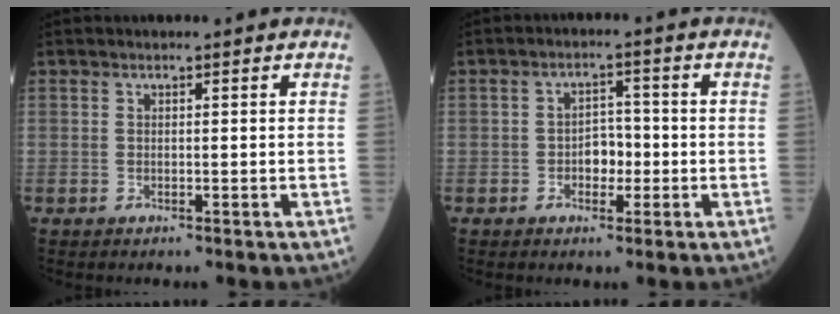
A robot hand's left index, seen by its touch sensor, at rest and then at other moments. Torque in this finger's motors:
{"motor_torque": [0.23, 0.00, 0.07, 0.02]}